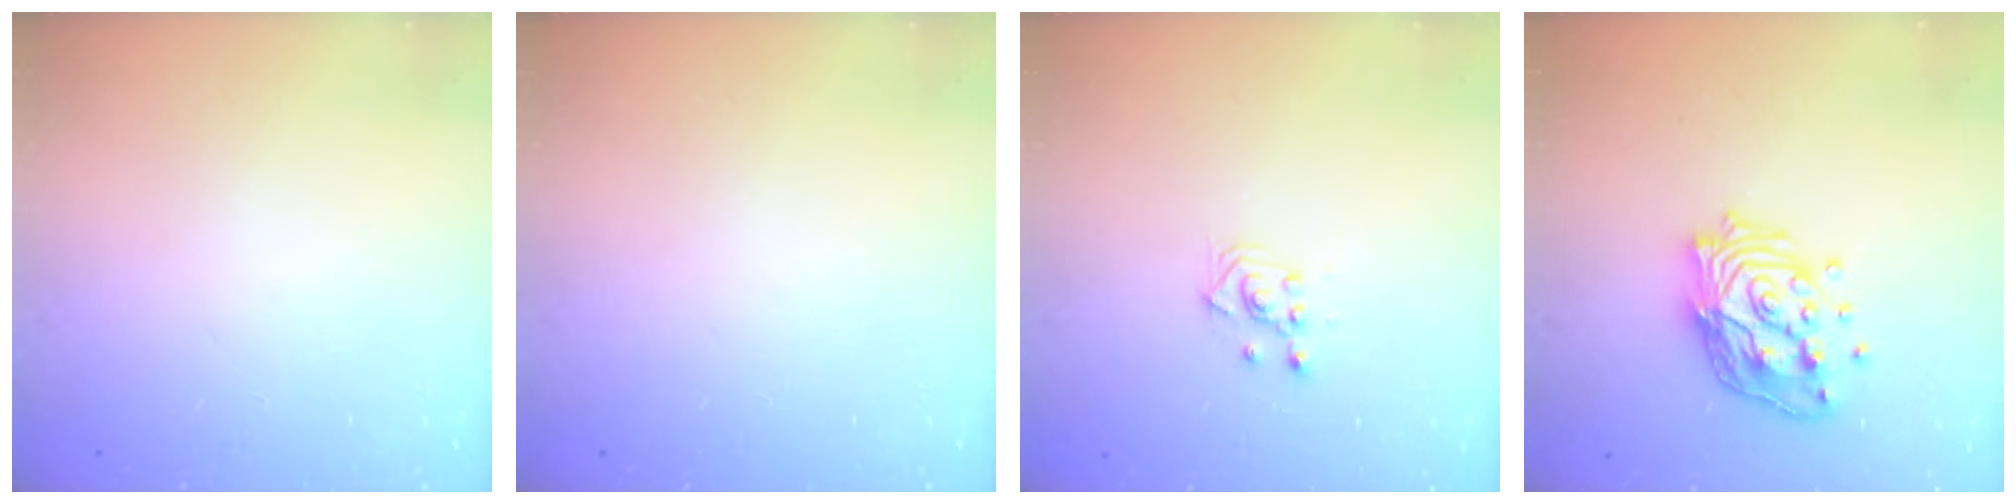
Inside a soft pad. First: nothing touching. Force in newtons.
{"total": 0.0}
{"total": 2.4, "press": 2.2, "slide": 0.8}
{"total": 15.2, "press": 15.1, "slide": 1.5}